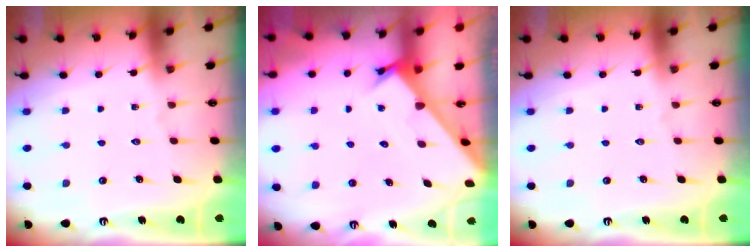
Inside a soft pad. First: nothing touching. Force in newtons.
{"total": 2.3, "press": 2.3, "slide": 0.0}
{"total": 0.0}